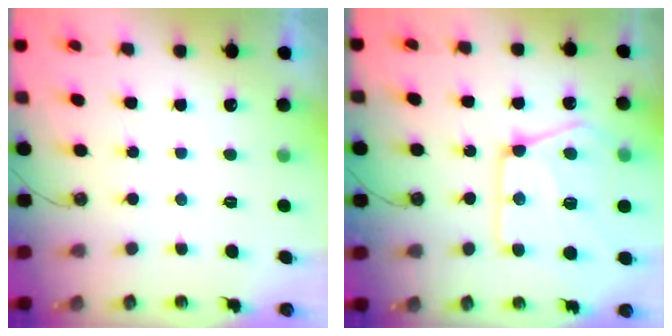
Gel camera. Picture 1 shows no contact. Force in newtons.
{"total": 18.4, "press": 18.2, "slide": 2.3}